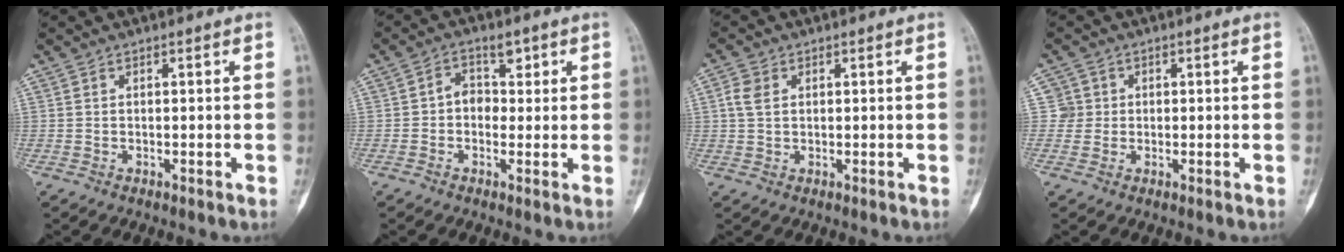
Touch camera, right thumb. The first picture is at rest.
{"total": 4.3, "force": [0.6, 3.4, 2.5], "torque": [-0.011, 0.010, 0.002]}
{"total": 3.5, "force": [1.0, 2.6, 2.2], "torque": [-0.043, 0.005, 0.020]}
{"total": 2.8, "force": [0.5, 2.8, -0.3], "torque": [0.031, 0.006, 0.003]}